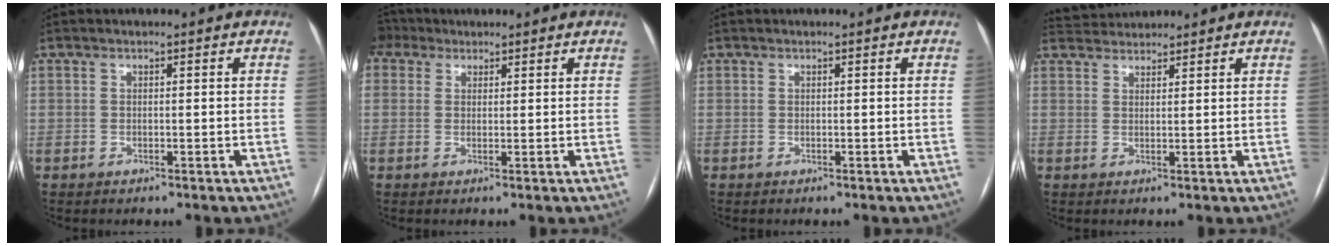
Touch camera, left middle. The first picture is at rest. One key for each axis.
{"total": 6.1, "fx": 3.9, "fy": 4.3, "fz": 1.8, "tx": -0.057, "ty": 0.037, "tz": 0.083}
{"total": 0.0}
{"total": 3.9, "fx": 3.9, "fy": 0.6, "fz": 0.1, "tx": -0.008, "ty": 0.029, "tz": 0.072}